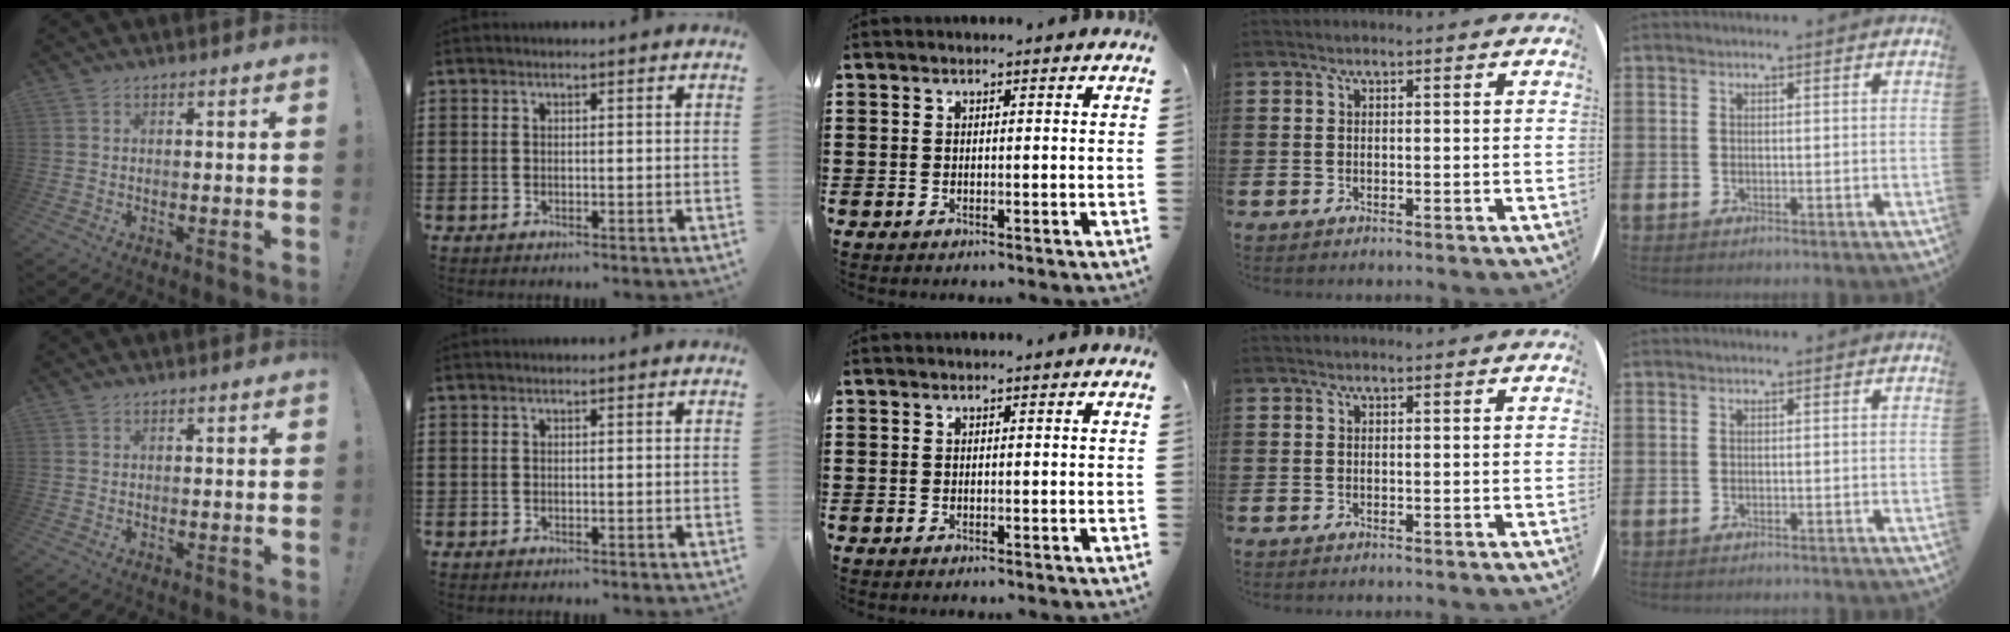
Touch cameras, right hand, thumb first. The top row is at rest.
{}